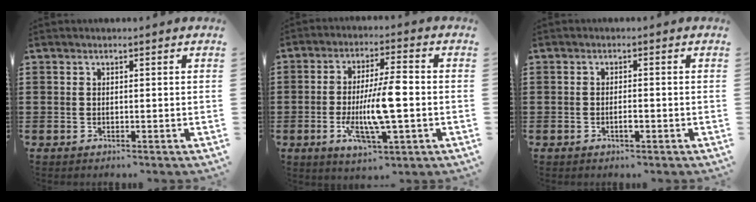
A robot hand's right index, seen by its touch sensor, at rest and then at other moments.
{"total": 9.9, "force": [-1.8, 2.7, 9.4], "torque": [-0.177, -0.009, -0.035]}
{"total": 1.5, "force": [-0.7, 0.3, 1.3], "torque": [-0.026, -0.002, -0.012]}